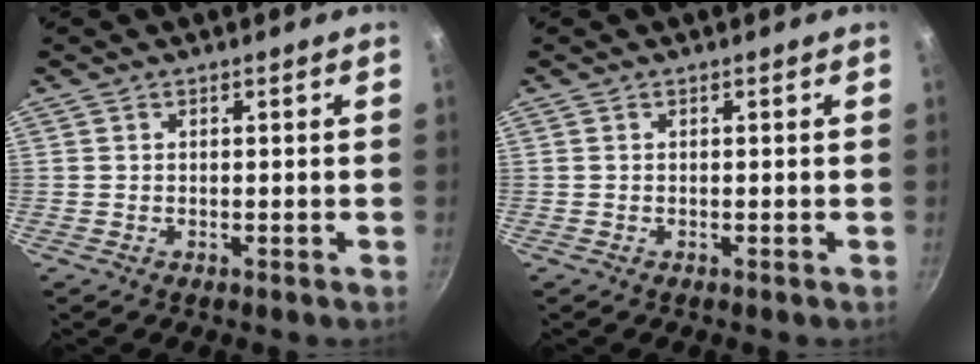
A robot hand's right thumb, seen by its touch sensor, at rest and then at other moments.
{"total": 0.0}